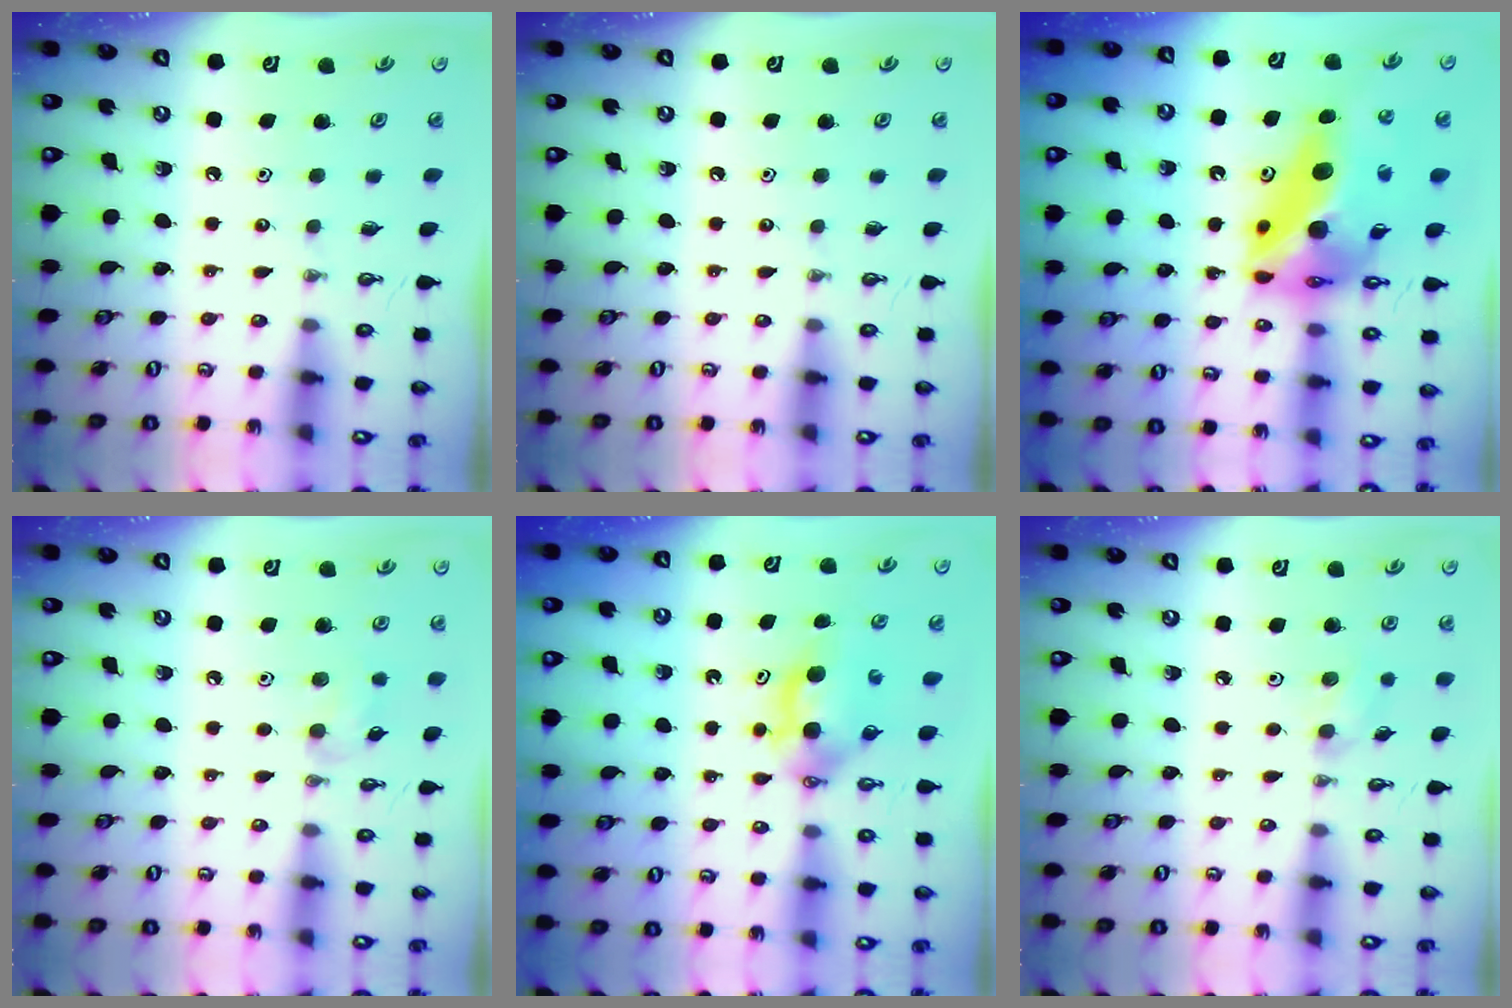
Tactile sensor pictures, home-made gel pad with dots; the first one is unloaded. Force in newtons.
{"total": 0.0}
{"total": 20.4, "press": 18.9, "slide": 7.6}
{"total": 8.2, "press": 7.9, "slide": 2.3}
{"total": 5.8, "press": 5.6, "slide": 1.2}
{"total": 5.4, "press": 4.9, "slide": 2.1}